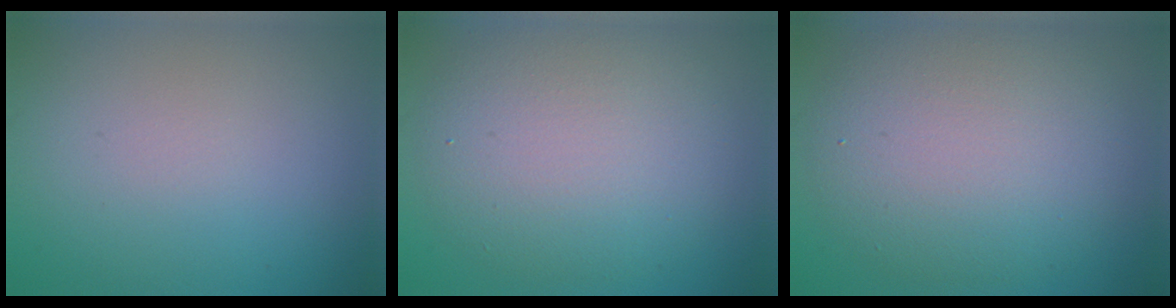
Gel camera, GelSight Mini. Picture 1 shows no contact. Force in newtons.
{"total": 7.1, "press": 7.1, "slide": 0.6}
{"total": 7.8, "press": 7.8, "slide": 0.6}